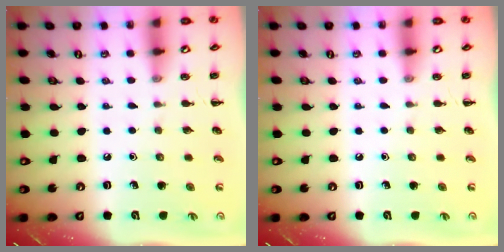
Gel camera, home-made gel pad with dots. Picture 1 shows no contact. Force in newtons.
{"total": 0.0}